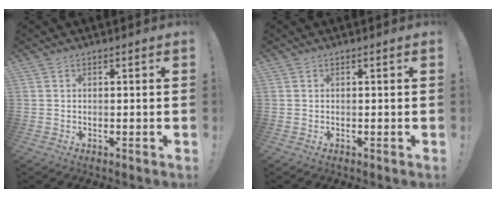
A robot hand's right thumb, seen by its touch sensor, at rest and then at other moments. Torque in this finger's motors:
{"motor_torque": [-0.02, -0.02, -0.10, 0.10, 0.01]}